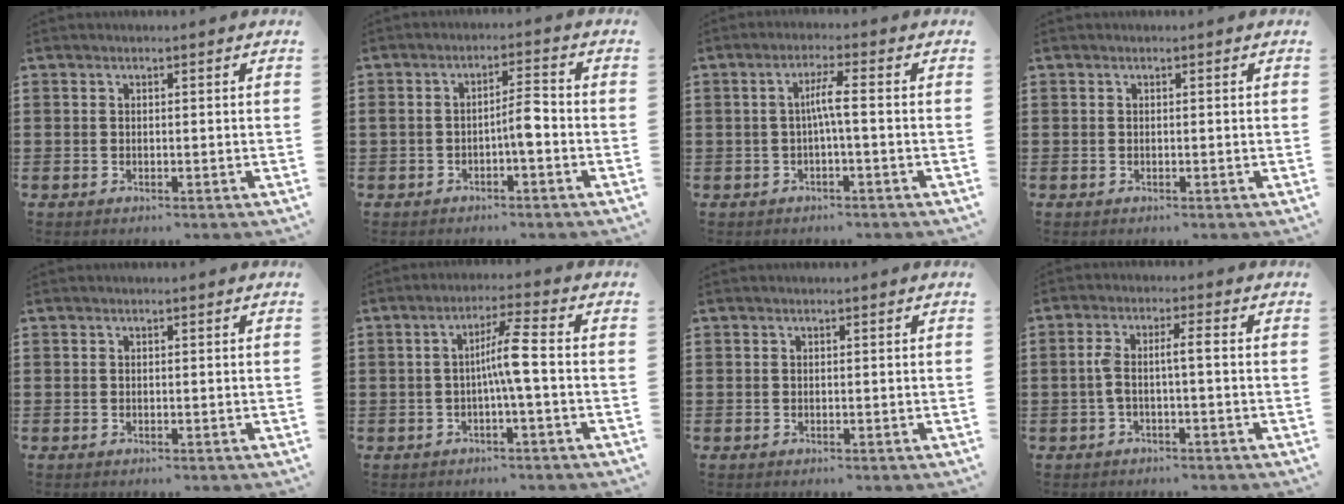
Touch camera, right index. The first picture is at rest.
{"total": 3.9, "force": [-1.4, 0.9, 3.5], "torque": [-0.064, 0.007, -0.030]}
{"total": 3.6, "force": [-0.5, 0.0, 3.6], "torque": [-0.067, -0.001, -0.013]}
{"total": 0.0}
{"total": 0.0}
{"total": 5.2, "force": [-0.8, -0.3, 5.1], "torque": [-0.095, -0.001, -0.022]}
{"total": 0.0}
{"total": 3.6, "force": [-0.6, 0.3, 3.5], "torque": [-0.074, 0.000, -0.018]}